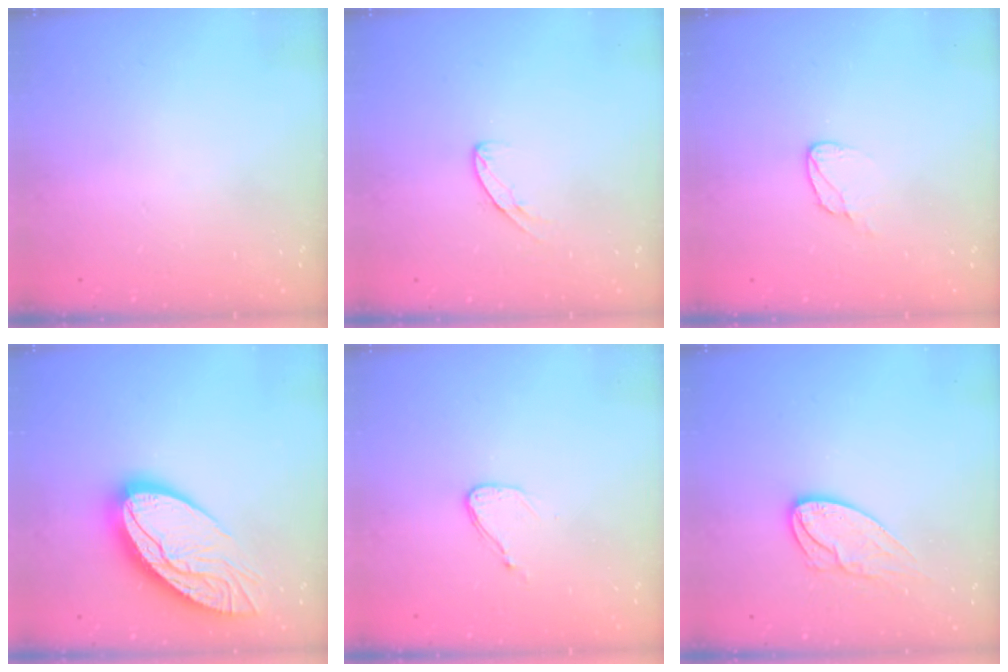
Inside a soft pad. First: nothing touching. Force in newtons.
{"total": 5.2, "press": 5.2, "slide": 0.3}
{"total": 5.2, "press": 5.1, "slide": 0.5}
{"total": 20.0, "press": 19.9, "slide": 1.7}
{"total": 6.6, "press": 6.5, "slide": 0.7}
{"total": 11.2, "press": 11.1, "slide": 0.9}